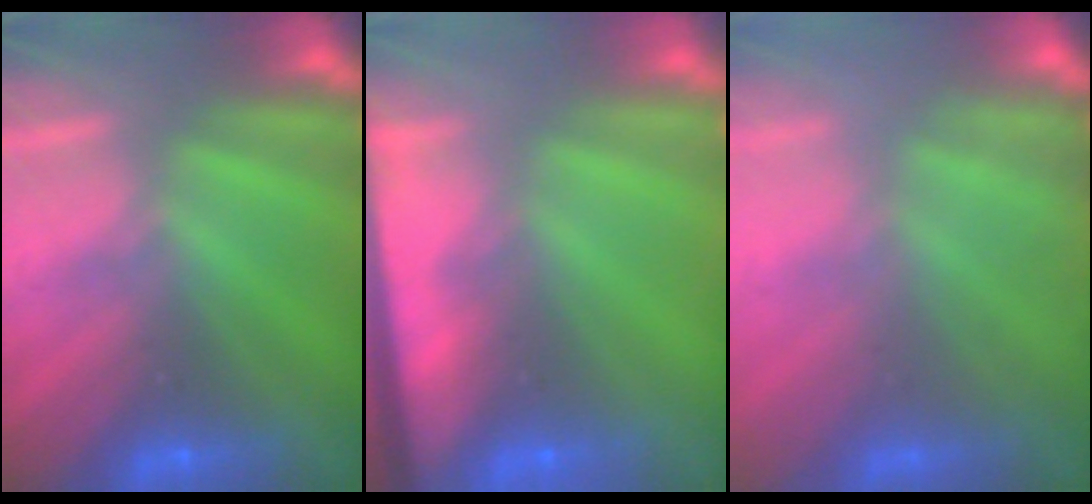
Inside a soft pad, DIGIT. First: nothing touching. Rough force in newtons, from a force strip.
{"total": 10.0}
{"total": 2.2}